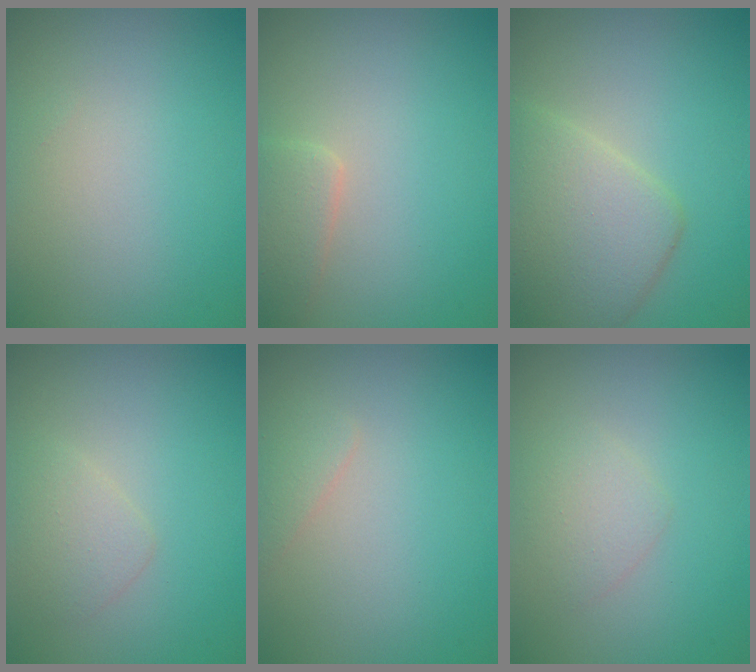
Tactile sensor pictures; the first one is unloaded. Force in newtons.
{"total": 2.4, "press": 2.4, "slide": 0.1}
{"total": 5.2, "press": 5.2, "slide": 0.3}
{"total": 1.6, "press": 1.6, "slide": 0.0}
{"total": 0.9, "press": 0.9, "slide": 0.1}
{"total": 1.6, "press": 1.6, "slide": 0.1}